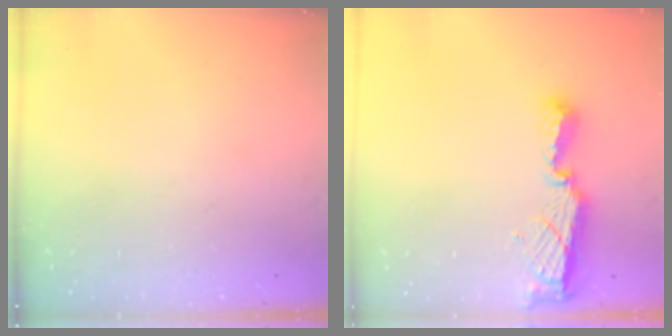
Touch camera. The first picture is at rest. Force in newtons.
{"total": 7.9, "press": 7.9, "slide": 0.3}